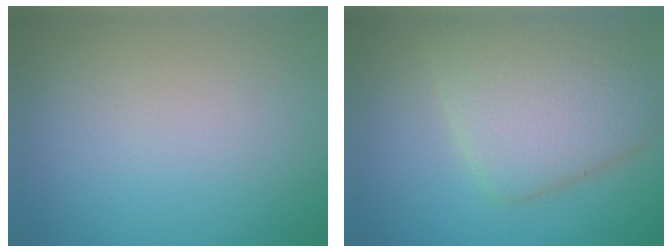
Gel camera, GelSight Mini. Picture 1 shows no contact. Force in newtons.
{"total": 7.0, "press": 7.0, "slide": 0.2}